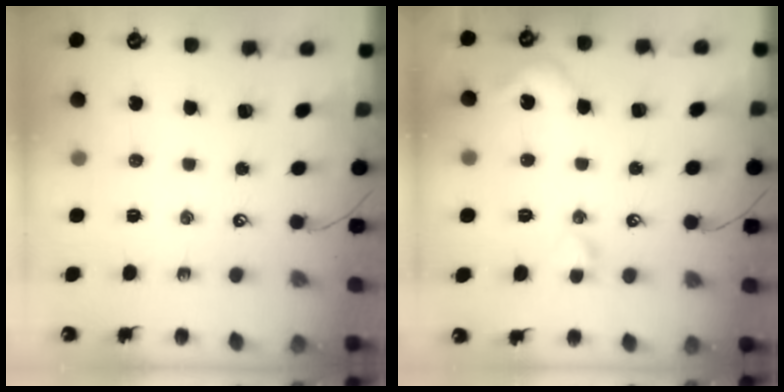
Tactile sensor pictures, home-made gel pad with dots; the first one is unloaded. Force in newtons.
{"total": 5.8, "press": 5.8, "slide": 0.9}